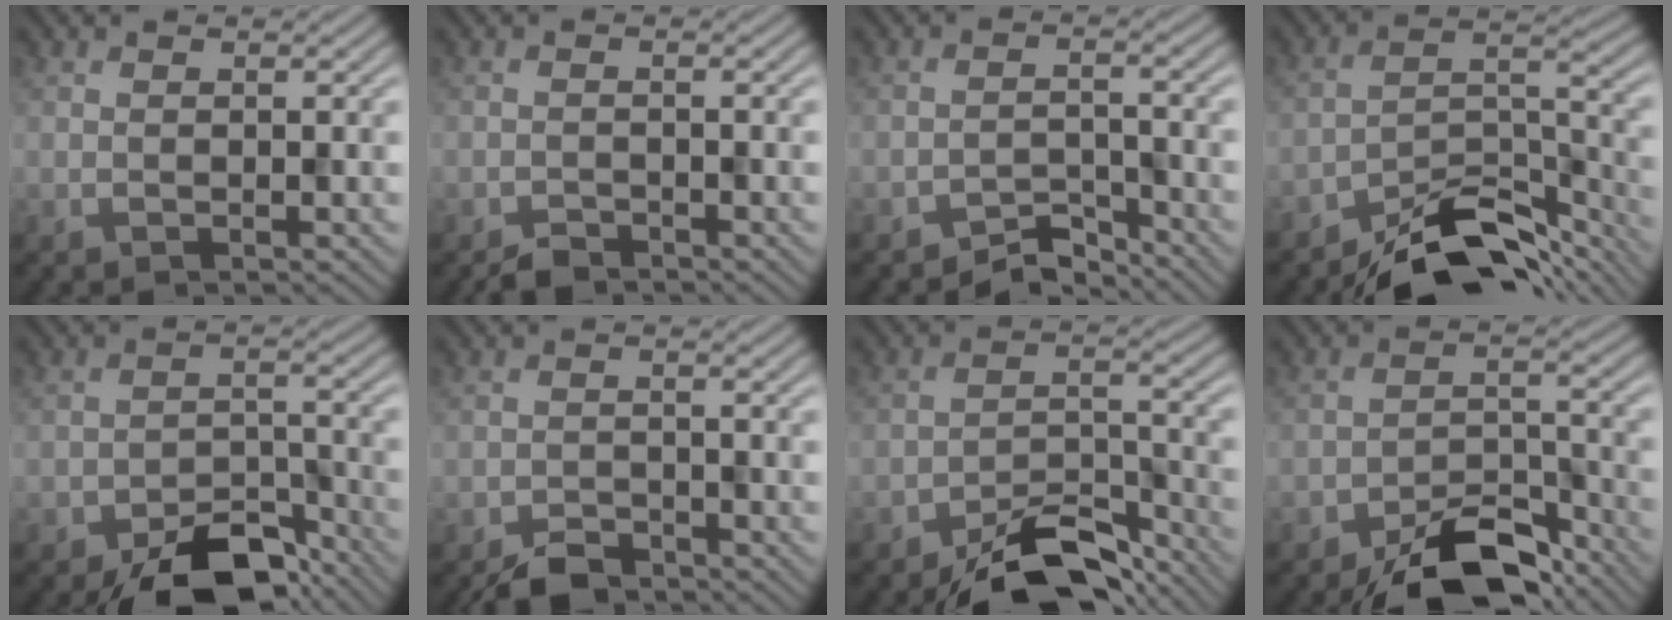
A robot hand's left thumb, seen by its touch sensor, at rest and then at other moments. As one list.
[{"total": 1.7, "force": [-1.5, 0.4, 0.4], "torque": [-0.007, 0.002, -0.032]}, {"total": 3.6, "force": [-3.4, 0.7, 0.9], "torque": [-0.012, 0.007, -0.066]}, {"total": 10.5, "force": [-8.7, 3.1, 5.0], "torque": [-0.070, 0.004, -0.157]}, {"total": 8.7, "force": [-6.5, 3.8, 4.4], "torque": [-0.062, -0.007, -0.109]}, {"total": 3.3, "force": [-2.9, 1.1, 1.1], "torque": [-0.019, -0.001, -0.056]}, {"total": 8.7, "force": [-6.9, 2.8, 4.5], "torque": [-0.068, 0.008, -0.124]}, {"total": 9.1, "force": [-7.0, 3.4, 4.7], "torque": [-0.067, 0.004, -0.125]}]